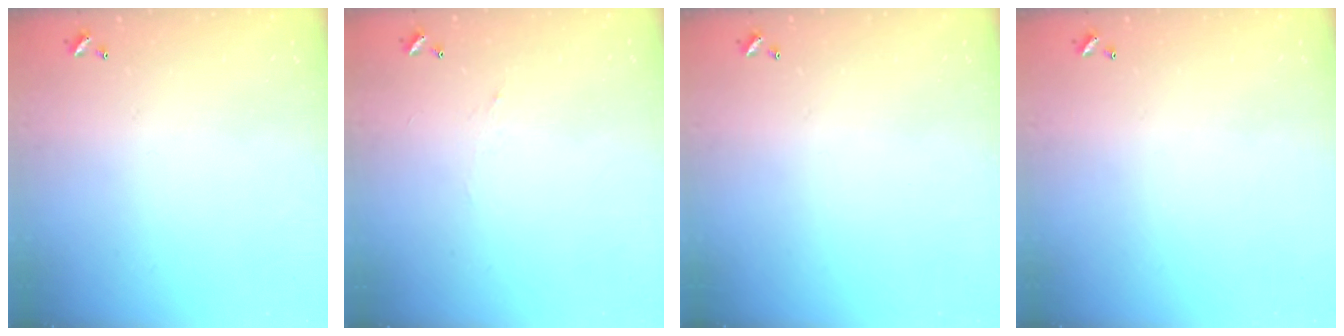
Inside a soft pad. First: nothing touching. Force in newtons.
{"total": 2.4, "press": 2.3, "slide": 0.7}
{"total": 0.0}
{"total": 0.0}